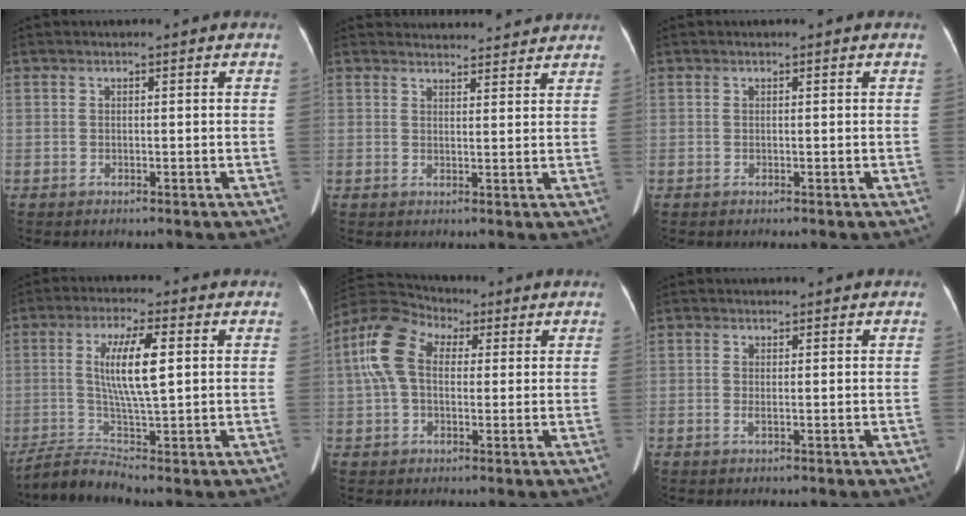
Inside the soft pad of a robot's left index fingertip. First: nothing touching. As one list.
[{"total": 7.9, "force": [7.8, 1.1, 0.9], "torque": [0.000, 0.004, 0.087]}, {"total": 0.0}, {"total": 9.6, "force": [-0.8, 0.5, 9.5], "torque": [-0.199, 0.003, -0.007]}, {"total": 9.6, "force": [2.2, 5.7, 7.4], "torque": [-0.182, 0.044, 0.044]}, {"total": 0.8, "force": [-0.1, 0.2, 0.8], "torque": [-0.018, -0.005, 0.001]}]